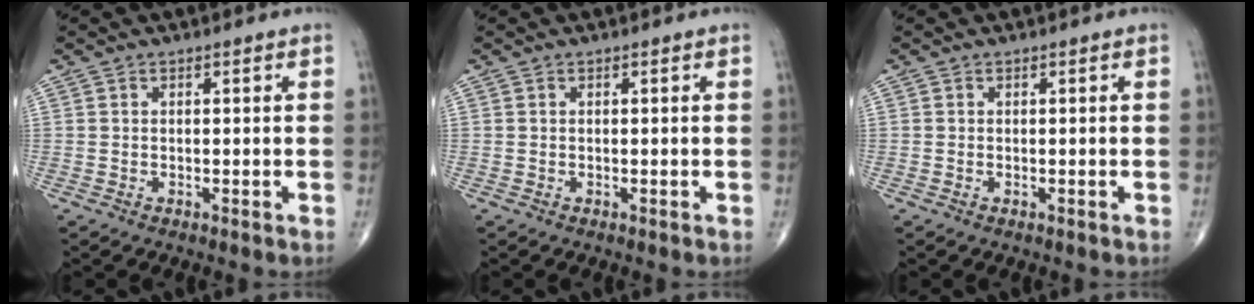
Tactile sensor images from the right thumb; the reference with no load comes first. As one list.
[{"total": 0.0}, {"total": 0.0}]